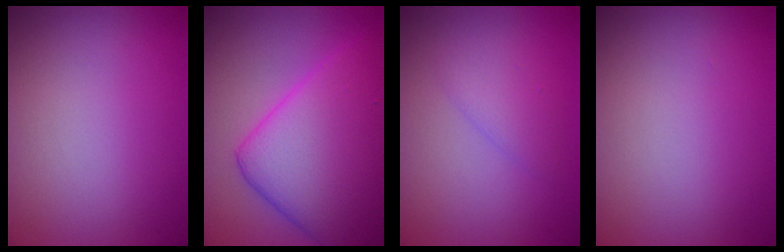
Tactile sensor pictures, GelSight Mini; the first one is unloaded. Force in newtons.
{"total": 10.1, "press": 10.1, "slide": 0.3}
{"total": 1.7, "press": 1.7, "slide": 0.2}
{"total": 0.0}